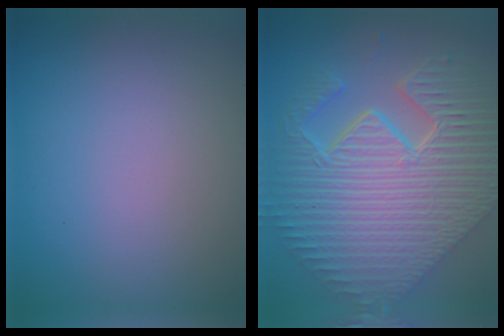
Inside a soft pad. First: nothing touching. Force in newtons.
{"total": 11.7, "press": 7.7, "slide": 8.8}